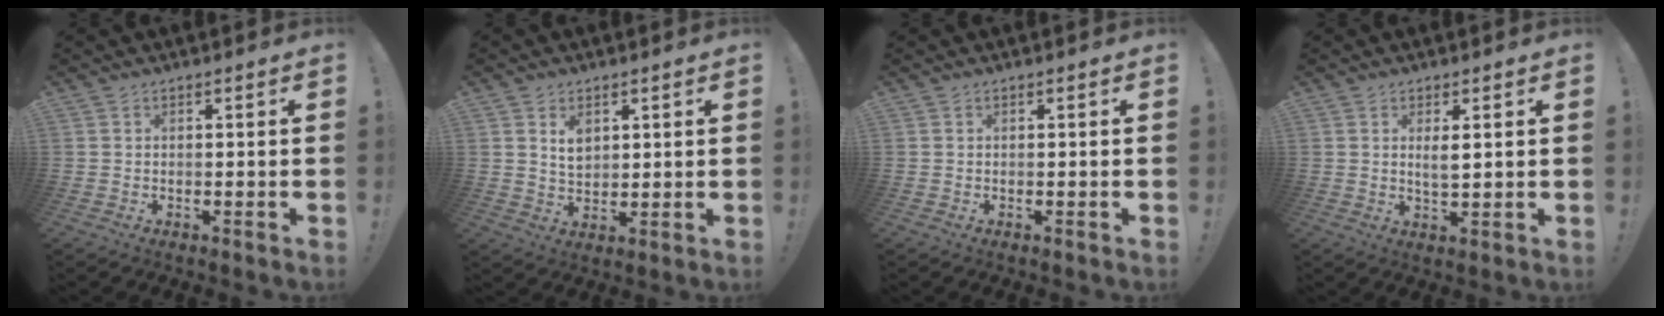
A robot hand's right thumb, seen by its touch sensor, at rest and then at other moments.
{"total": 5.2, "force": [2.4, 3.7, 2.8], "torque": [-0.041, -0.007, 0.043]}
{"total": 0.0}
{"total": 3.5, "force": [1.2, 1.0, 3.1], "torque": [-0.046, -0.012, 0.017]}